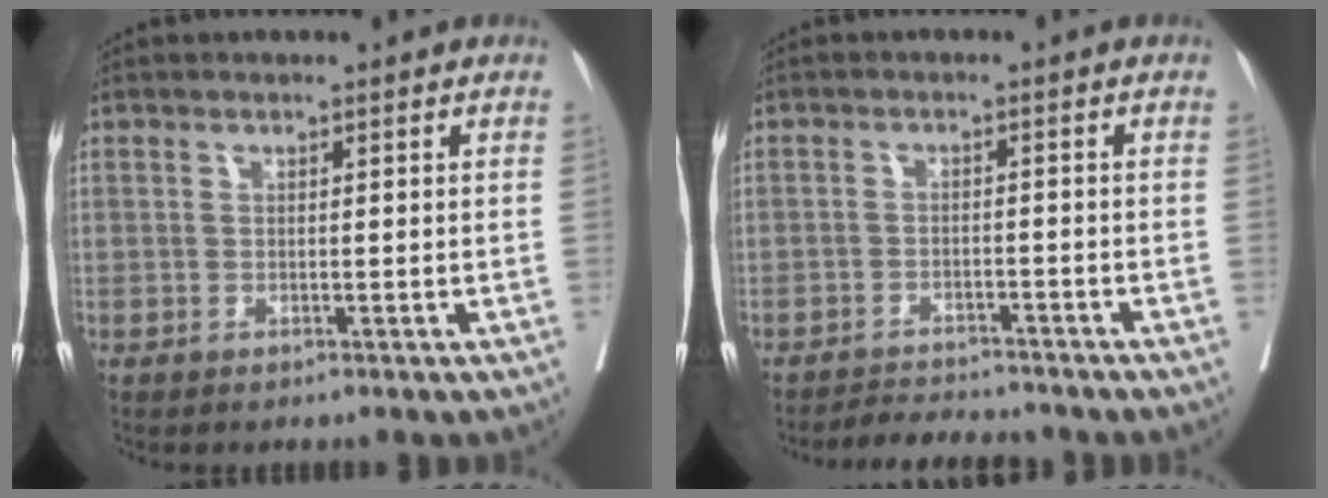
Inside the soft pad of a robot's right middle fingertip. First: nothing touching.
{"total": 5.2, "force": [-5.1, 0.5, 0.8], "torque": [-0.013, -0.011, -0.081]}